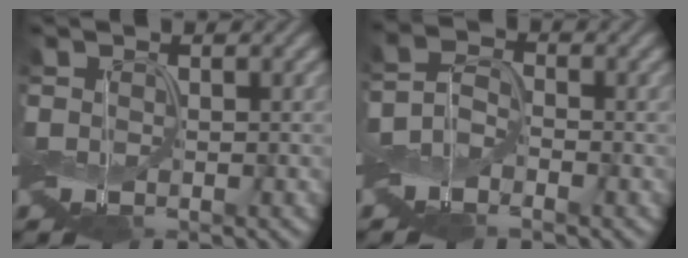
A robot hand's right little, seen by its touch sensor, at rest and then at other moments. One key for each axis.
{"total": 1.8, "fx": -1.4, "fy": 0.7, "fz": 0.8, "tx": -0.008, "ty": 0.005, "tz": -0.038}